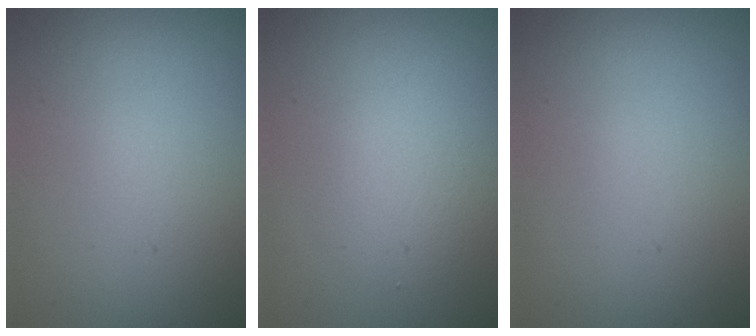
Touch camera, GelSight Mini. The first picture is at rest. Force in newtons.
{"total": 2.7, "press": 2.6, "slide": 0.3}
{"total": 0.0}